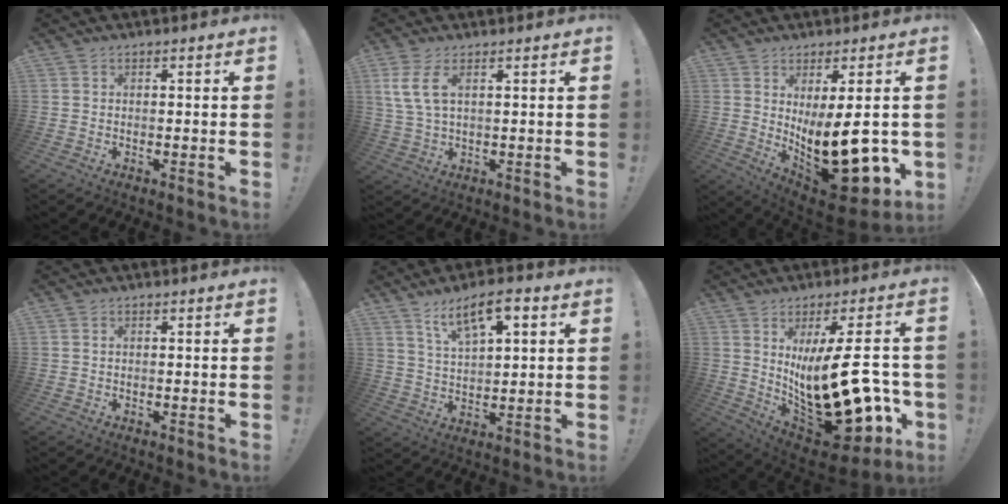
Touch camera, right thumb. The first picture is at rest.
{"total": 6.9, "force": [2.7, 2.5, 5.8], "torque": [-0.110, -0.007, 0.052]}
{"total": 19.9, "force": [0.1, 7.0, 18.7], "torque": [-0.281, -0.029, 0.019]}
{"total": 0.0}
{"total": 9.6, "force": [5.4, 3.4, 7.2], "torque": [-0.122, -0.016, 0.095]}
{"total": 23.3, "force": [-0.1, 8.2, 21.8], "torque": [-0.369, -0.018, 0.009]}